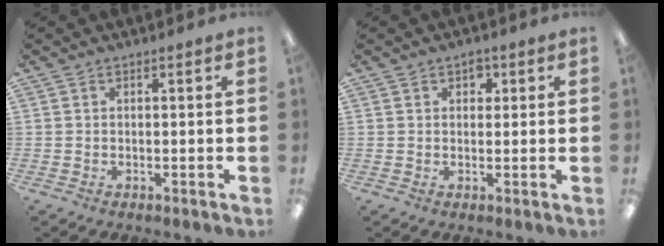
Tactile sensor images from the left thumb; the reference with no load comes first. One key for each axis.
{"total": 2.4, "fx": 1.3, "fy": 1.8, "fz": 1.0, "tx": 0.003, "ty": -0.005, "tz": 0.017}